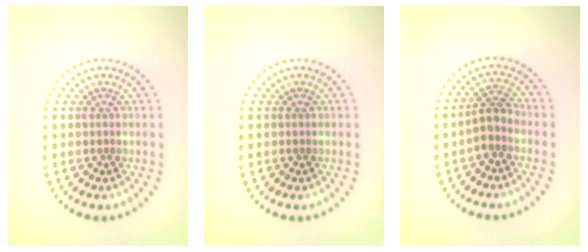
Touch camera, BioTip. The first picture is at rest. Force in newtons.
{"total": 0.0}
{"total": 2.4, "press": 1.9, "slide": 1.5}